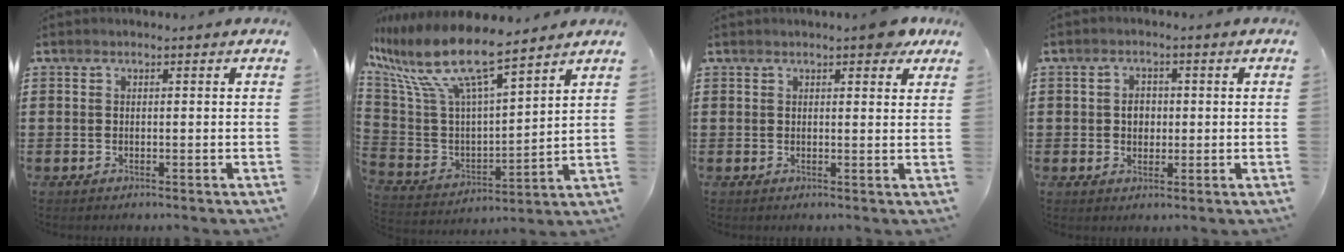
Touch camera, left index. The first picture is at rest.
{"total": 12.4, "force": [9.1, 2.6, 8.1], "torque": [-0.200, -0.058, 0.154]}
{"total": 3.9, "force": [2.9, 1.1, 2.3], "torque": [-0.029, -0.004, 0.048]}
{"total": 2.4, "force": [0.1, 1.9, 1.4], "torque": [-0.026, 0.005, -0.003]}